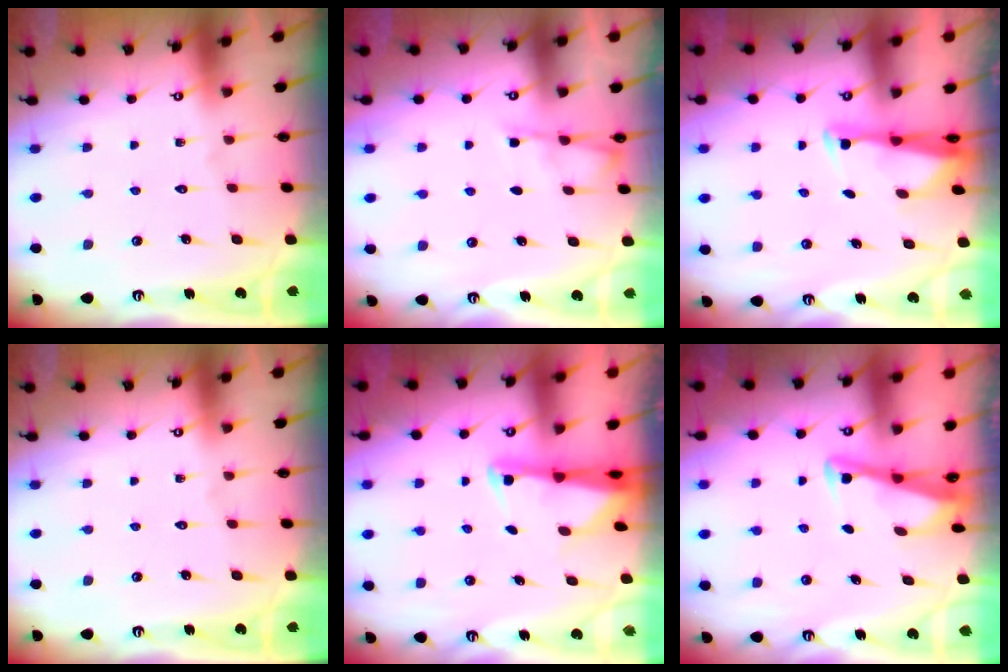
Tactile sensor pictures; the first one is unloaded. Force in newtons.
{"total": 2.2, "press": 2.2, "slide": 0.3}
{"total": 2.9, "press": 2.8, "slide": 0.8}
{"total": 0.0}
{"total": 2.4, "press": 2.3, "slide": 0.5}
{"total": 3.5, "press": 3.4, "slide": 0.3}